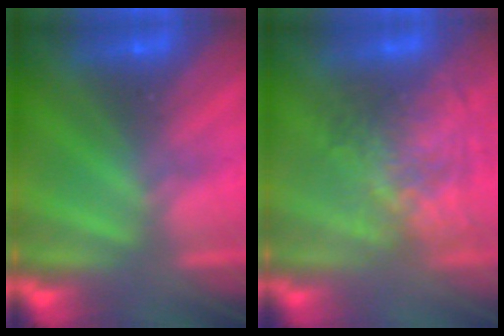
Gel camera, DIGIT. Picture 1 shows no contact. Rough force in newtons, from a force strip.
{"total": 3.5}